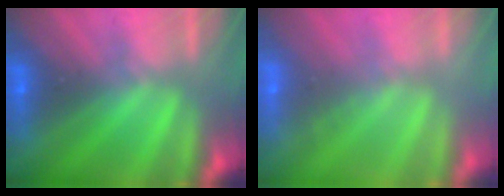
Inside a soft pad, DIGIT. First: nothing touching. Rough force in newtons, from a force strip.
{"total": 1.7}